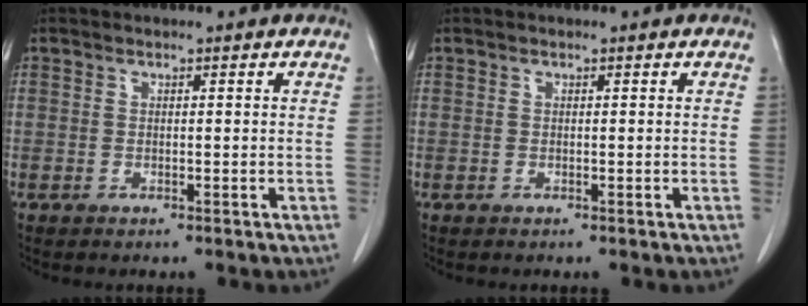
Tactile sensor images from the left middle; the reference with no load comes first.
{"total": 0.0}